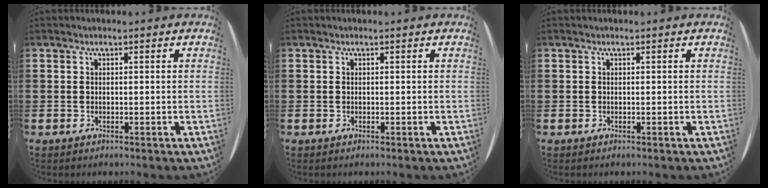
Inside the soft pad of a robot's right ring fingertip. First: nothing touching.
{"total": 0.0}
{"total": 0.0}